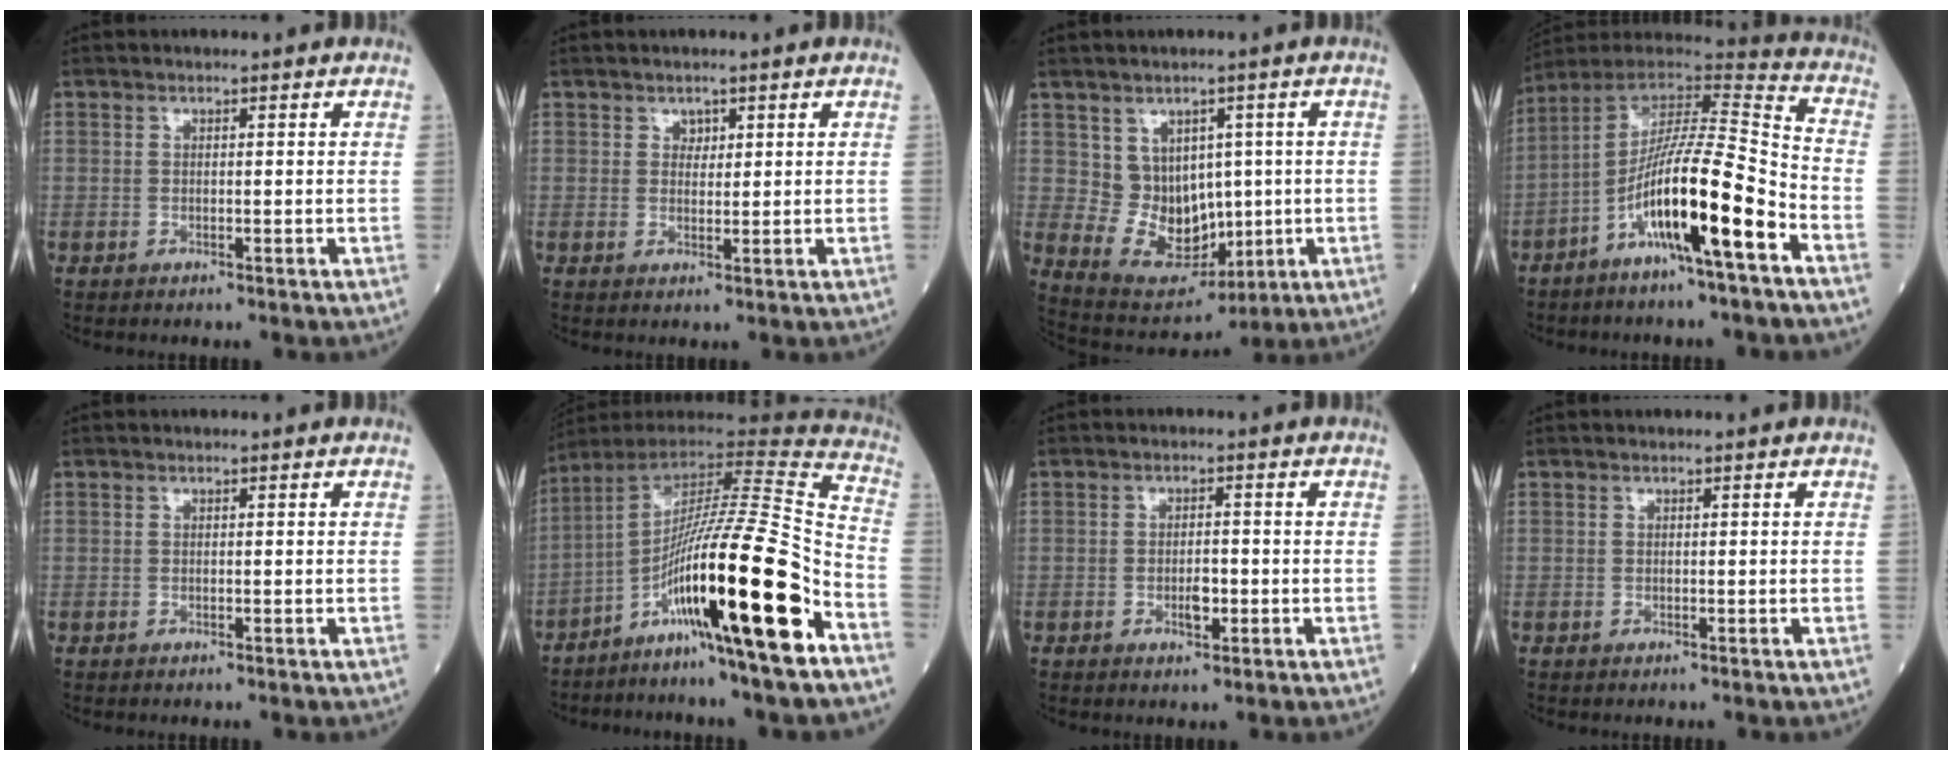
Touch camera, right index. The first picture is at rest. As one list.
[{"total": 1.3, "force": [0.7, 0.9, 0.6], "torque": [-0.007, -0.003, 0.011]}, {"total": 9.0, "force": [0.7, 6.9, 5.7], "torque": [-0.101, 0.012, 0.042]}, {"total": 16.4, "force": [-7.2, 0.5, 14.7], "torque": [-0.269, -0.004, -0.130]}, {"total": 0.0}, {"total": 24.2, "force": [-10.4, -0.3, 21.8], "torque": [-0.346, -0.023, -0.184]}, {"total": 2.5, "force": [-0.9, 0.9, 2.2], "torque": [-0.040, 0.001, -0.012]}, {"total": 0.0}]